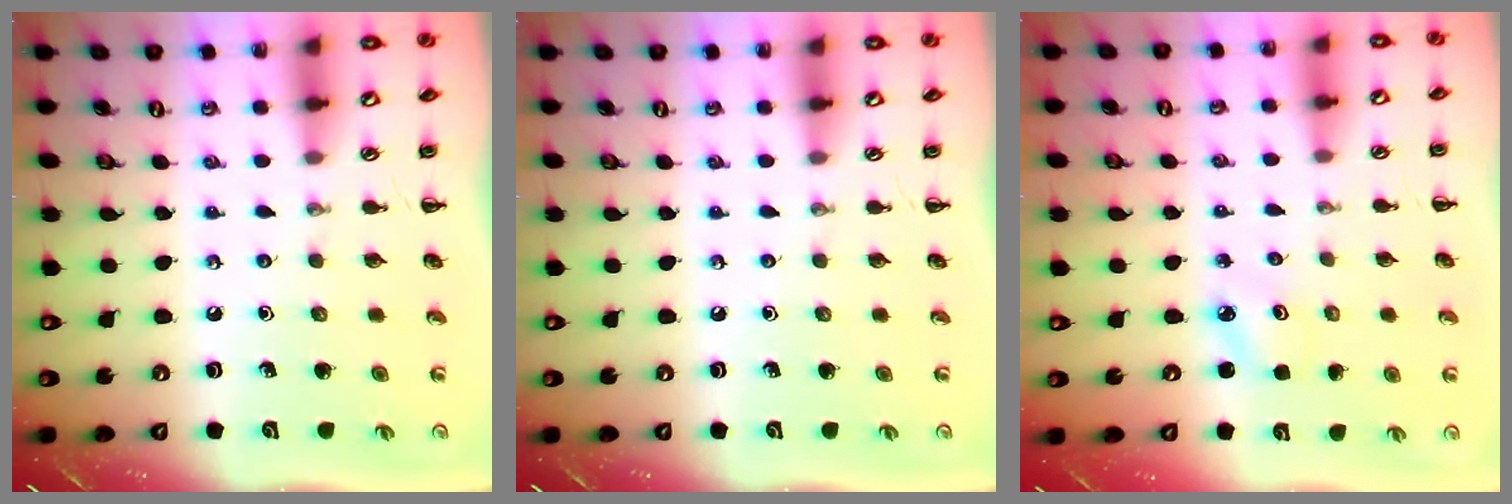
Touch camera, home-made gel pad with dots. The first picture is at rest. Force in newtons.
{"total": 0.0}
{"total": 2.5, "press": 2.4, "slide": 0.5}